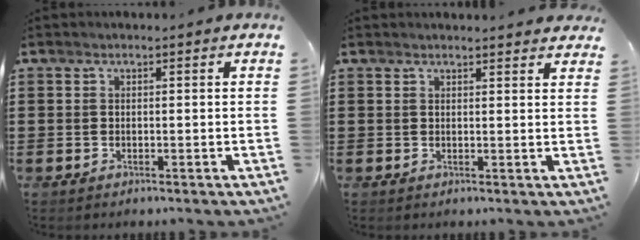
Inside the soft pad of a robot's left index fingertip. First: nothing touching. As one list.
[{"total": 1.6, "force": [1.5, 0.2, 0.3], "torque": [-0.002, -0.002, 0.029]}]